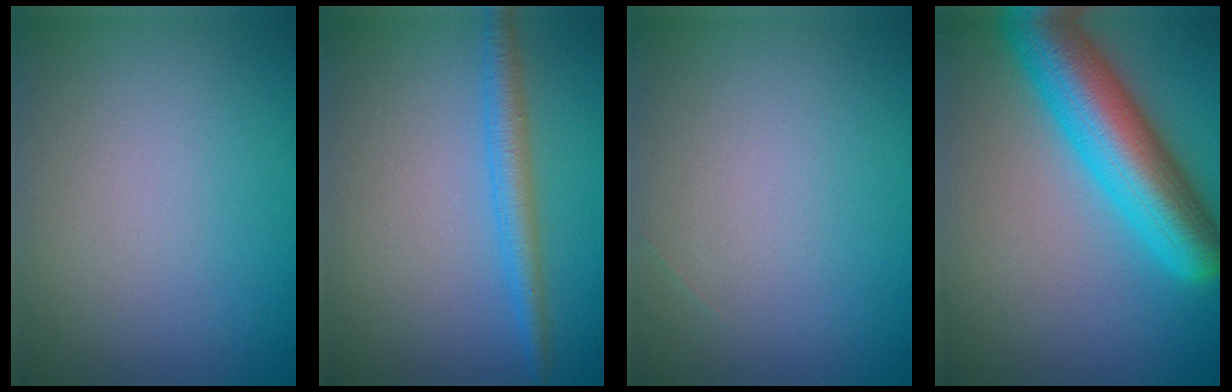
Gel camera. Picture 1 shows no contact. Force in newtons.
{"total": 2.6, "press": 2.6, "slide": 0.1}
{"total": 0.0}
{"total": 9.2, "press": 9.2, "slide": 0.3}